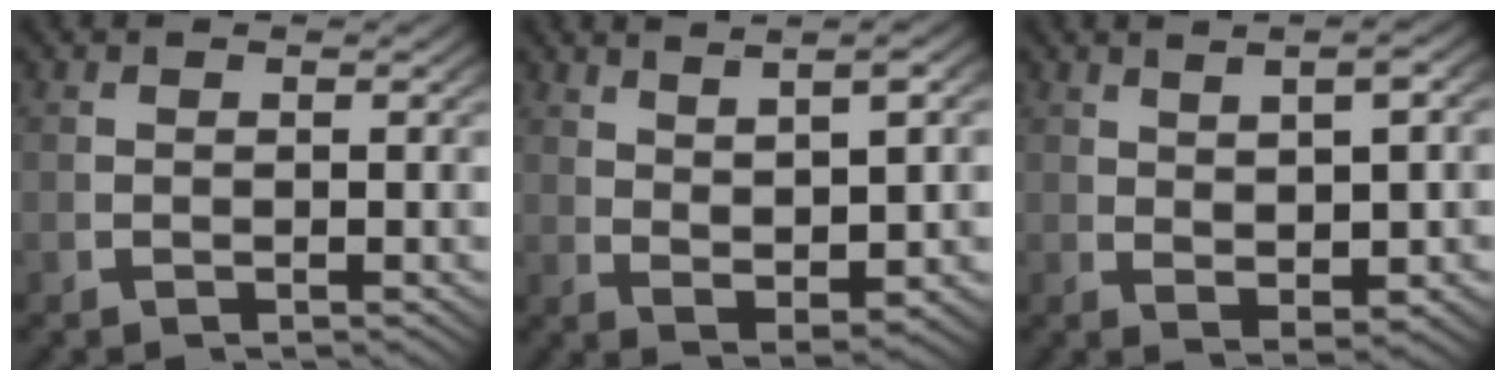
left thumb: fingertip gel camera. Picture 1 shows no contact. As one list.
[{"total": 5.8, "force": [2.5, 2.6, 4.6], "torque": [-0.071, -0.001, 0.054]}, {"total": 5.1, "force": [1.7, 2.1, 4.3], "torque": [-0.052, 0.006, 0.036]}]